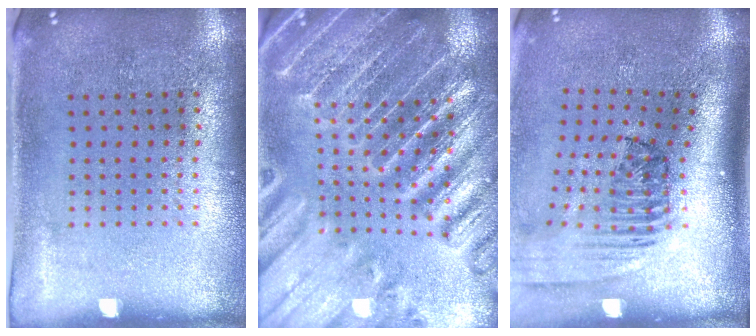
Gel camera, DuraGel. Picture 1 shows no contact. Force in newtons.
{"total": 4.3, "press": 4.0, "slide": 1.6}
{"total": 2.4, "press": 1.7, "slide": 1.7}